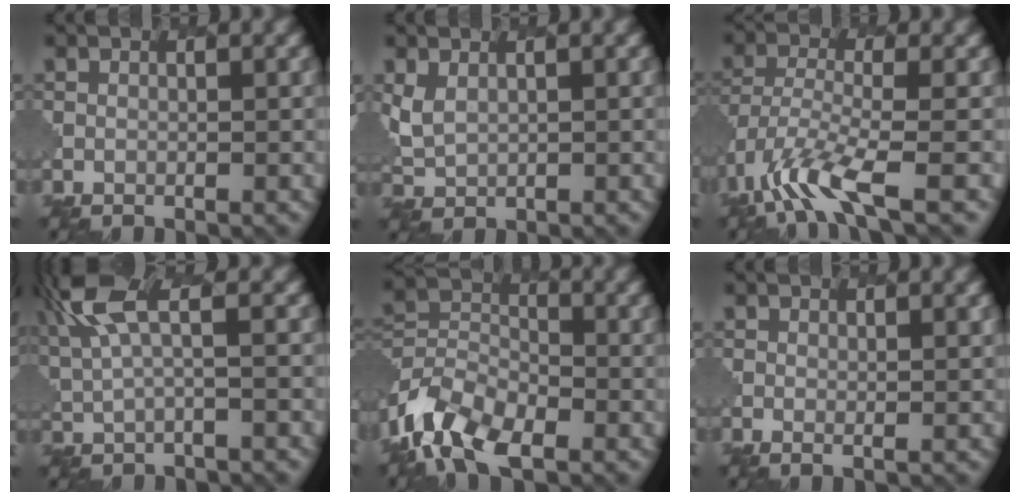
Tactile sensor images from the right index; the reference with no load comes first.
{"total": 2.1, "force": [1.3, 1.3, 1.1], "torque": [-0.034, -0.005, 0.030]}
{"total": 6.9, "force": [-4.1, 1.9, 5.2], "torque": [-0.113, -0.013, -0.086]}
{"total": 5.5, "force": [2.4, 1.3, 4.7], "torque": [-0.104, 0.010, 0.052]}
{"total": 8.0, "force": [-5.0, 4.4, 4.4], "torque": [-0.093, -0.009, -0.109]}
{"total": 1.0, "force": [0.6, 0.2, 0.8], "torque": [-0.013, -0.003, 0.013]}